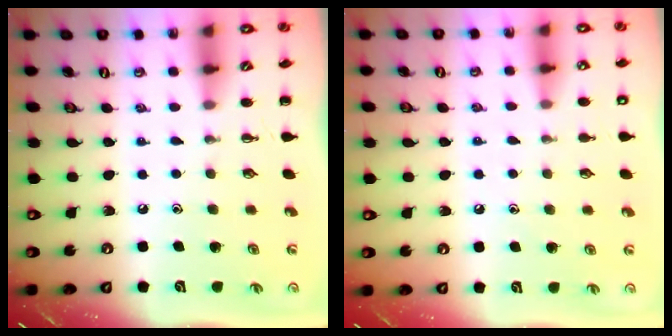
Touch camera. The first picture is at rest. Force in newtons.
{"total": 6.5, "press": 6.2, "slide": 1.9}